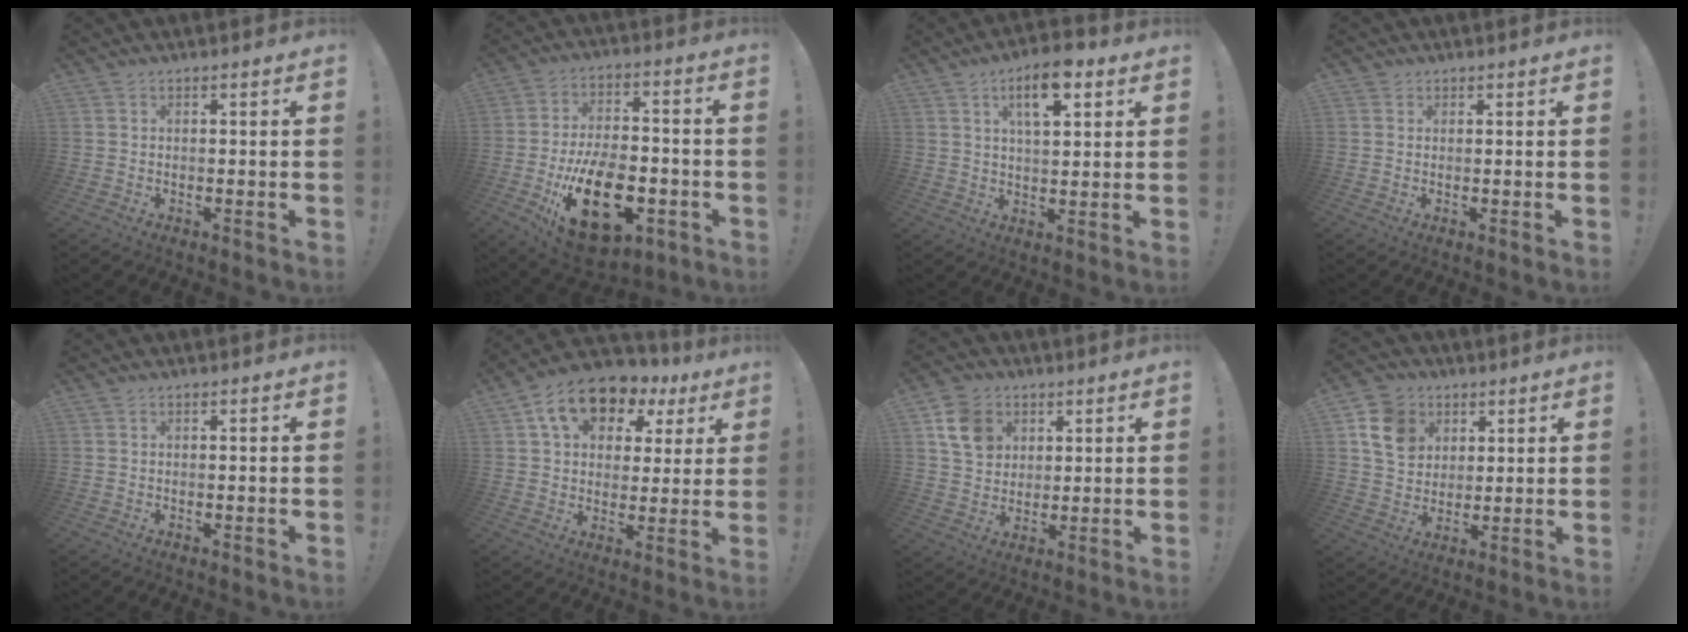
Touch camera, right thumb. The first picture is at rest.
{"total": 23.3, "force": [-8.5, 13.8, 16.8], "torque": [-0.279, 0.051, -0.121]}
{"total": 10.1, "force": [4.9, 4.4, 7.7], "torque": [-0.108, -0.011, 0.080]}
{"total": 1.2, "force": [0.8, 0.8, 0.2], "torque": [0.003, -0.002, 0.014]}
{"total": 0.0}
{"total": 13.9, "force": [7.0, 9.5, 7.4], "torque": [-0.116, -0.029, 0.130]}
{"total": 11.3, "force": [4.8, 9.0, 4.7], "torque": [-0.070, -0.009, 0.098]}
{"total": 12.2, "force": [5.1, 9.8, 5.2], "torque": [-0.083, -0.007, 0.105]}